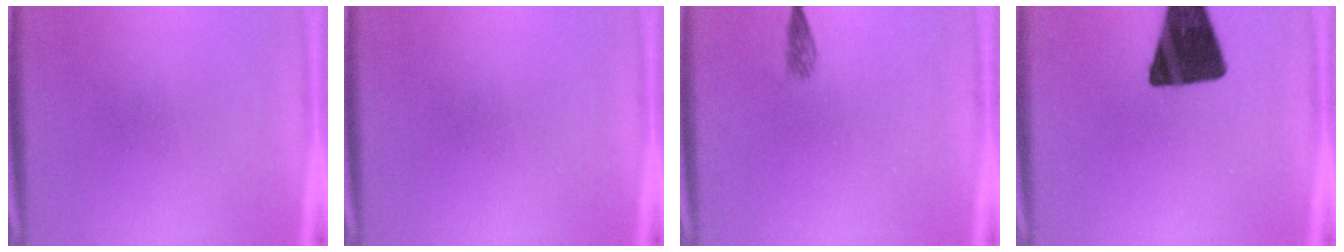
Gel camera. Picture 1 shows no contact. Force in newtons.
{"total": 0.0}
{"total": 1.3}
{"total": 17.9}